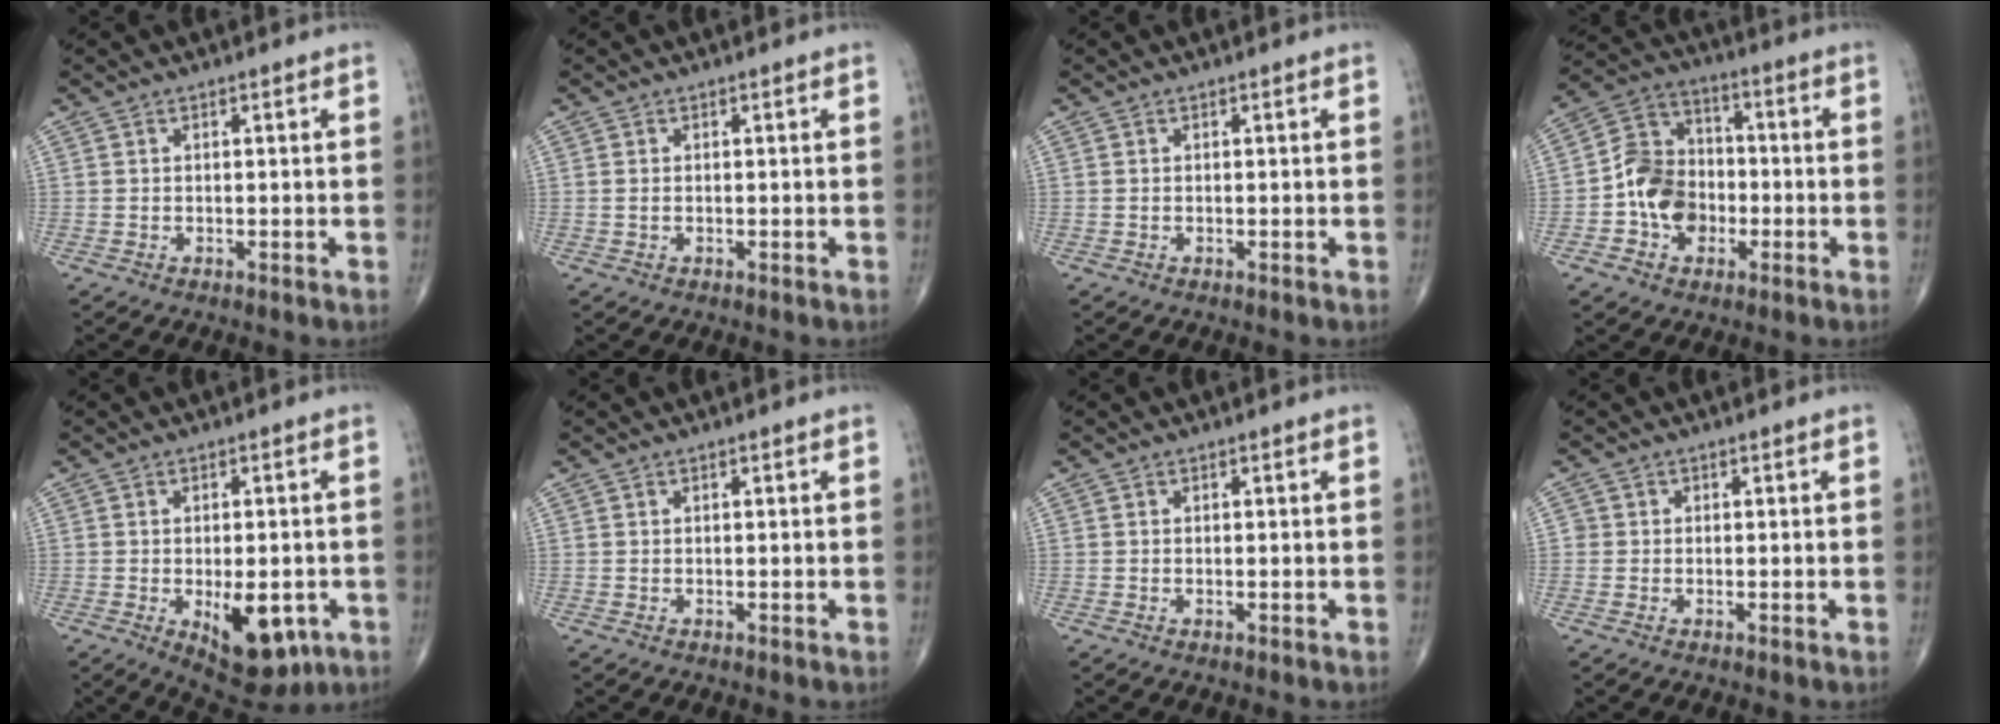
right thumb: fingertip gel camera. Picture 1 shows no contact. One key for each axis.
{"total": 0.7, "fx": -0.1, "fy": 0.4, "fz": 0.6, "tx": -0.016, "ty": 0.000, "tz": -0.001}
{"total": 0.0}
{"total": 11.7, "fx": -2.8, "fy": 9.3, "fz": 6.6, "tx": -0.087, "ty": 0.038, "tz": -0.059}
{"total": 11.8, "fx": -3.6, "fy": 5.9, "fz": 9.5, "tx": -0.111, "ty": -0.003, "tz": -0.036}
{"total": 0.0}
{"total": 0.0}
{"total": 1.1, "fx": -0.4, "fy": 1.1, "fz": 0.2, "tx": 0.005, "ty": 0.004, "tz": -0.014}